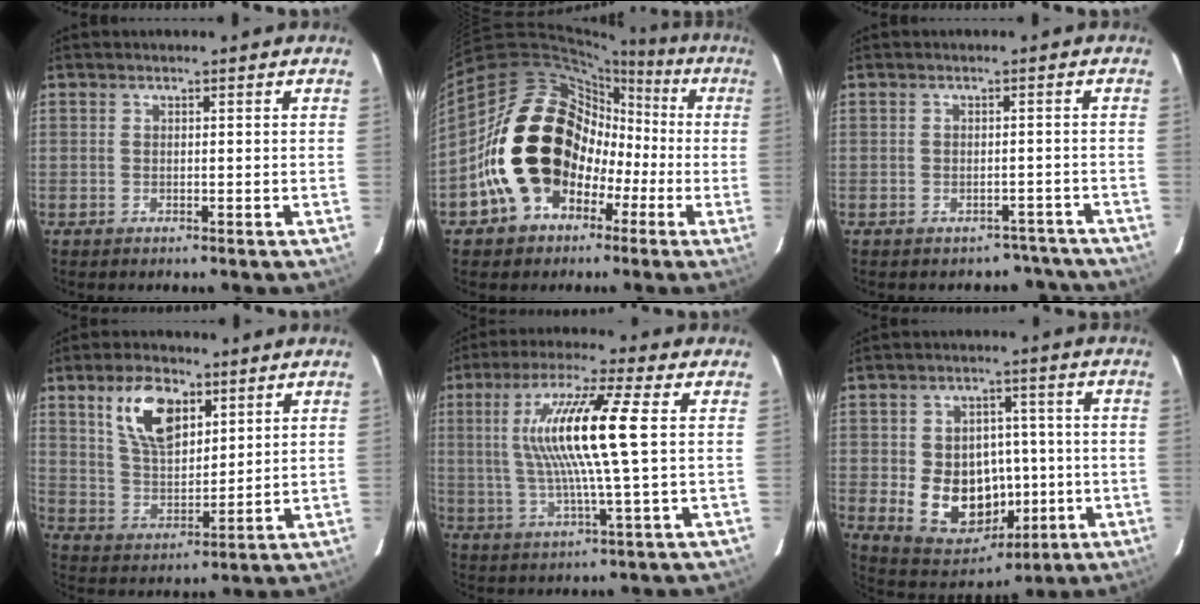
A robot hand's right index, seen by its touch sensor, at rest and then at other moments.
{"total": 20.7, "force": [-3.7, 17.0, 11.2], "torque": [-0.243, 0.049, -0.033]}
{"total": 5.8, "force": [-4.7, 3.3, 0.2], "torque": [0.012, 0.035, -0.042]}
{"total": 11.7, "force": [5.9, 6.0, 8.2], "torque": [-0.147, 0.013, 0.118]}
{"total": 14.8, "force": [2.2, 0.5, 14.6], "torque": [-0.276, 0.006, 0.042]}
{"total": 14.4, "force": [-2.3, 11.5, 8.4], "torque": [-0.180, 0.009, -0.010]}